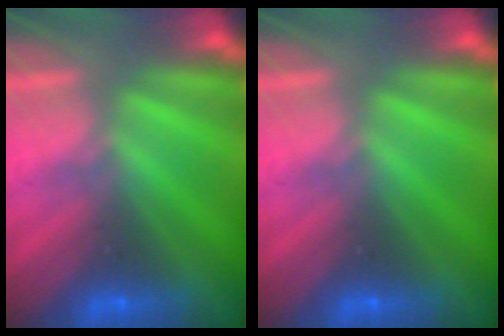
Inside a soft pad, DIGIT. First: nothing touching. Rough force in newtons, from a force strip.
{"total": 0.0}